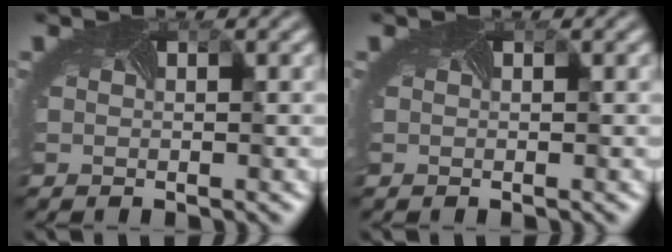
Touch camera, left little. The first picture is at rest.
{"total": 0.0}